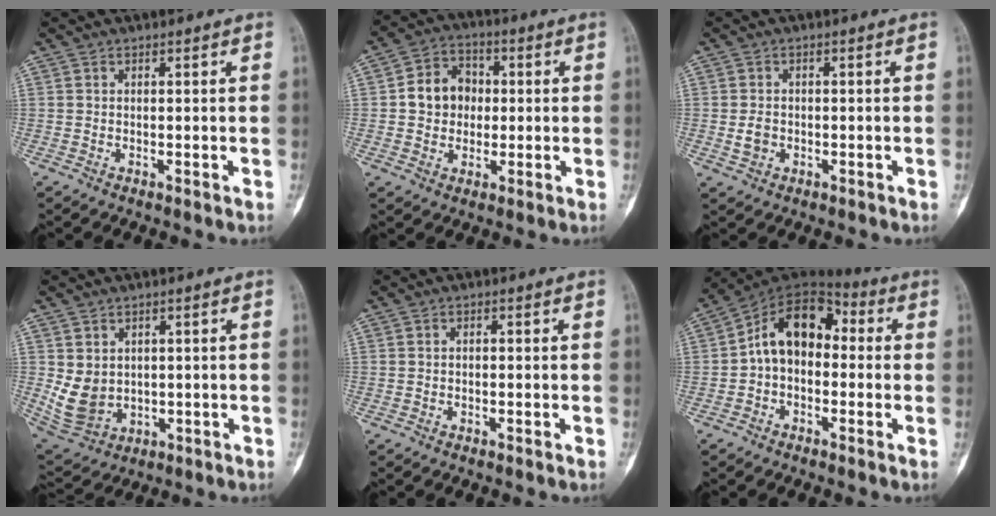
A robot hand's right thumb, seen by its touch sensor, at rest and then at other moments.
{"total": 8.9, "force": [0.3, 7.6, 4.6], "torque": [-0.044, 0.017, -0.003]}
{"total": 2.8, "force": [-0.6, 2.3, 1.5], "torque": [-0.018, 0.005, -0.007]}
{"total": 7.6, "force": [0.7, 6.2, 4.2], "torque": [-0.065, -0.009, 0.041]}
{"total": 0.5, "force": [-0.1, 0.3, 0.4], "torque": [-0.004, 0.003, -0.006]}
{"total": 12.5, "force": [0.0, 8.7, 9.0], "torque": [-0.117, 0.045, -0.017]}